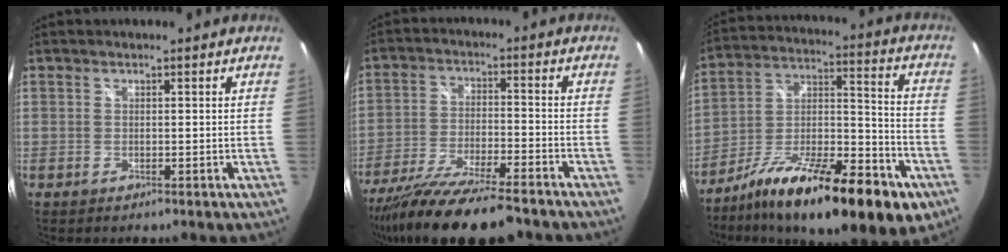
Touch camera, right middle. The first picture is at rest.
{"total": 17.5, "force": [-14.4, 2.5, 9.5], "torque": [-0.188, -0.043, -0.242]}
{"total": 25.9, "force": [-15.3, 7.9, 19.4], "torque": [-0.304, -0.022, -0.243]}